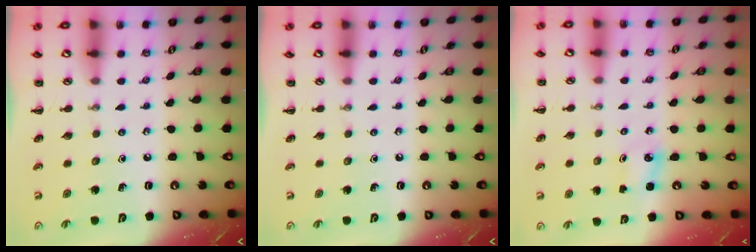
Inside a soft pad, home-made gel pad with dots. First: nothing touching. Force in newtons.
{"total": 0.0}
{"total": 1.9, "press": 1.8, "slide": 0.3}